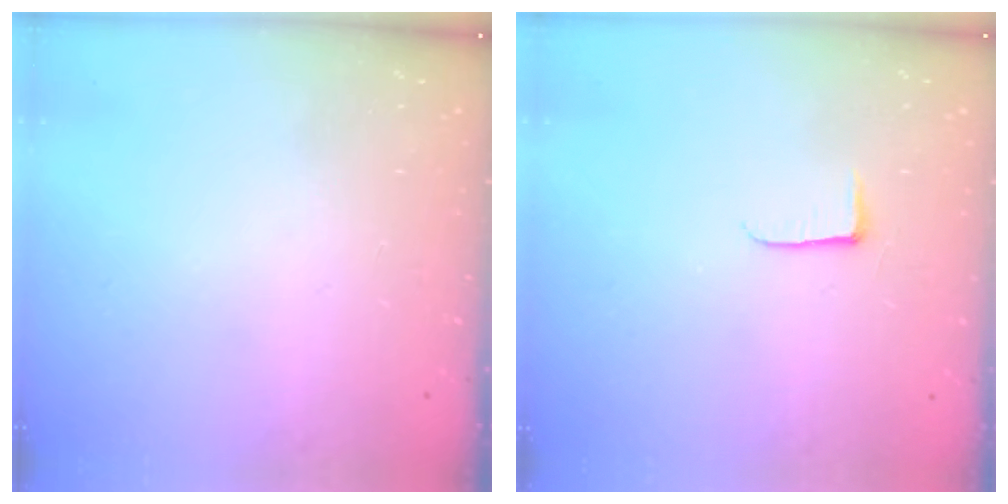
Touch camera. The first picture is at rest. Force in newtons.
{"total": 4.0, "press": 4.0, "slide": 0.5}